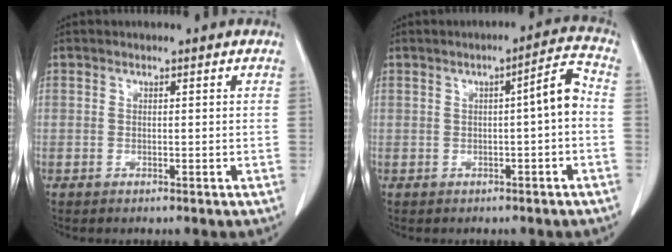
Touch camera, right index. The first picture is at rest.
{"total": 4.5, "force": [-0.5, 0.3, 4.5], "torque": [-0.060, 0.015, -0.007]}